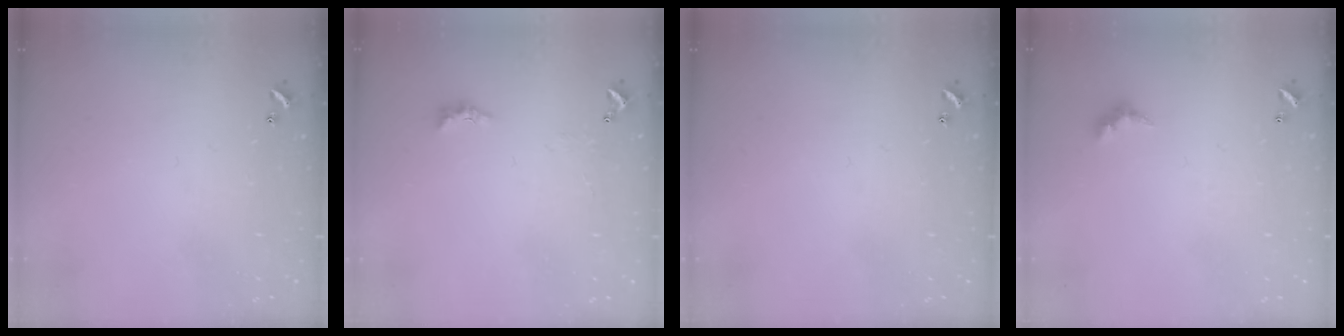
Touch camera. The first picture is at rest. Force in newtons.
{"total": 2.0, "press": 1.9, "slide": 0.6}
{"total": 0.0}
{"total": 2.4, "press": 2.4, "slide": 0.5}